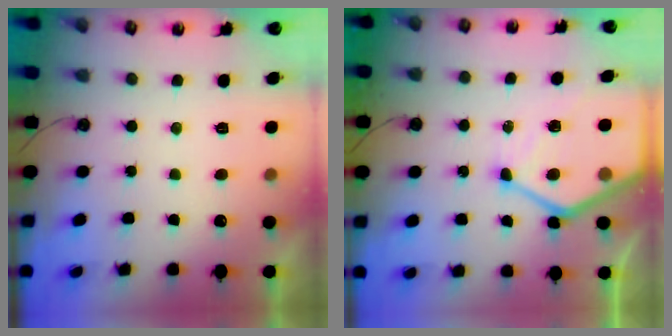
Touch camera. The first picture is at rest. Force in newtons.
{"total": 14.9, "press": 14.8, "slide": 1.3}